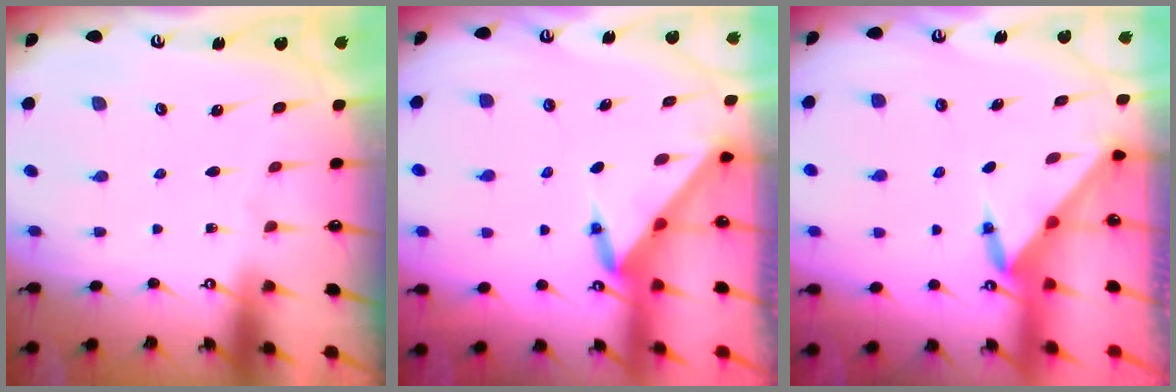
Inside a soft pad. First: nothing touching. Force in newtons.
{"total": 3.4, "press": 3.4, "slide": 0.1}
{"total": 3.5, "press": 3.5, "slide": 0.4}